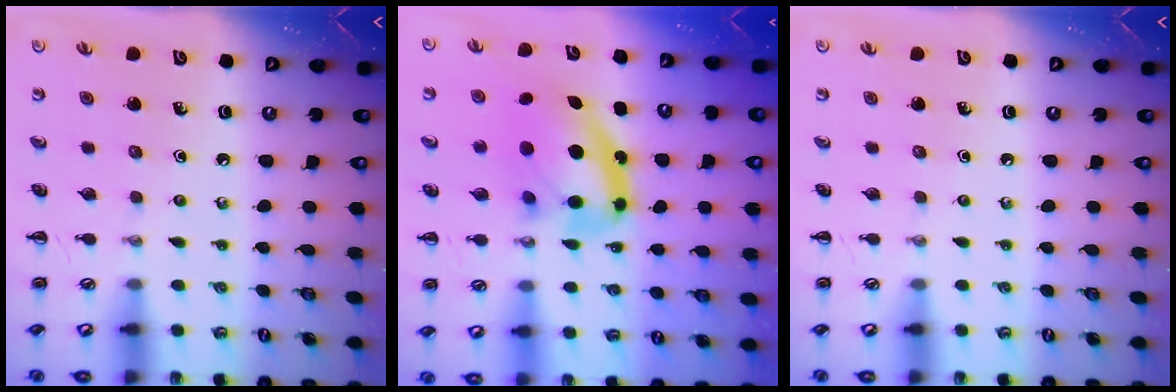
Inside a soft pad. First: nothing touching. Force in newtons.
{"total": 11.9, "press": 11.5, "slide": 3.0}
{"total": 0.0}